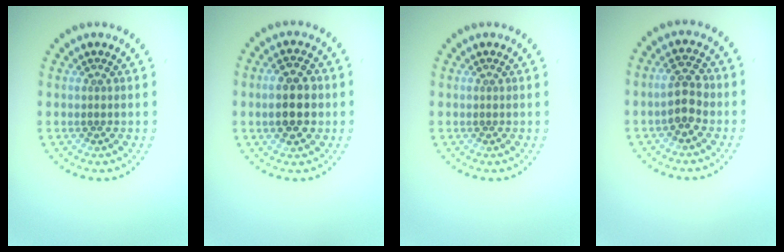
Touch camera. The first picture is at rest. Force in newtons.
{"total": 4.6, "press": 4.6, "slide": 0.1}
{"total": 0.0}
{"total": 2.8, "press": 2.8, "slide": 0.6}